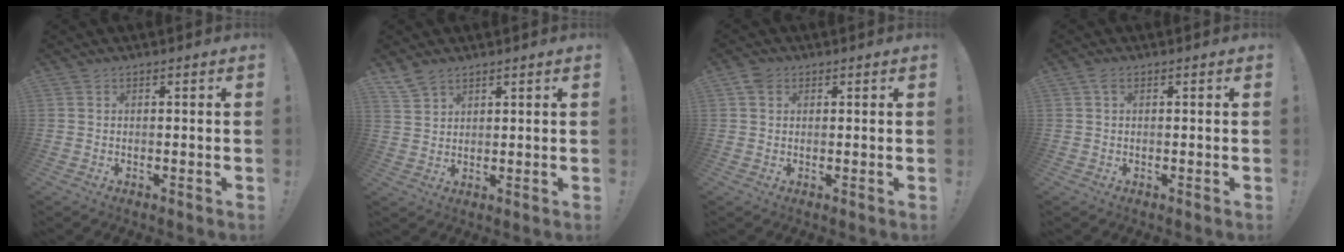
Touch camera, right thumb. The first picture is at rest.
{"total": 4.5, "force": [3.6, 2.3, 1.4], "torque": [-0.028, -0.017, 0.071]}
{"total": 3.0, "force": [1.4, 2.3, 1.3], "torque": [-0.029, 0.004, 0.027]}
{"total": 1.5, "force": [0.5, 0.7, 1.2], "torque": [-0.026, 0.004, 0.007]}